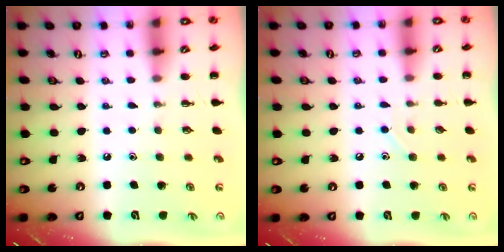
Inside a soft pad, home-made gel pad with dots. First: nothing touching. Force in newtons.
{"total": 4.0, "press": 3.8, "slide": 1.3}